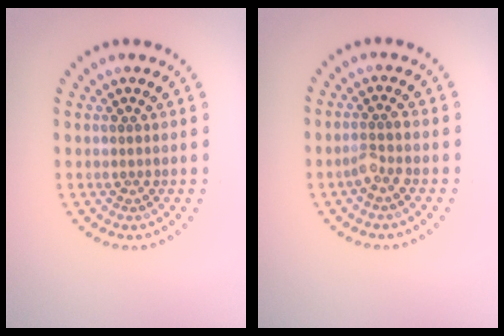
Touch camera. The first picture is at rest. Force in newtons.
{"total": 1.6, "press": 1.3, "slide": 0.9}